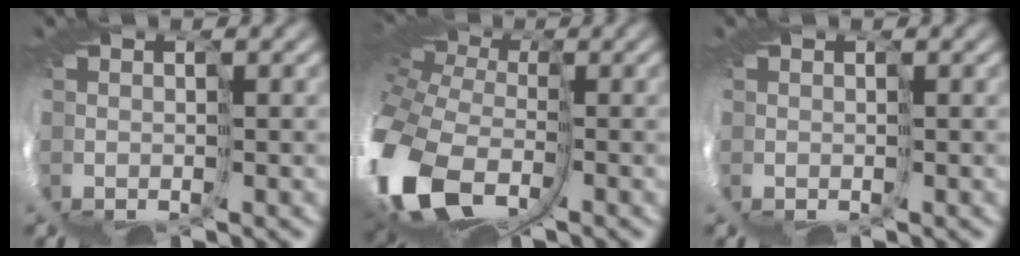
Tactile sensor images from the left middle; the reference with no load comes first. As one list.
[{"total": 13.8, "force": [-4.8, 9.0, 9.3], "torque": [-0.258, -0.049, -0.064]}, {"total": 0.7, "force": [-0.3, 0.6, 0.1], "torque": [-0.001, -0.004, -0.005]}]